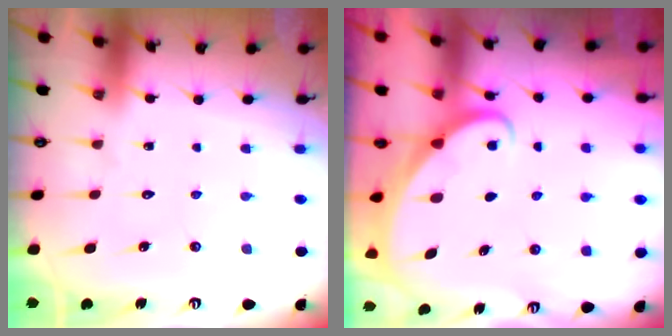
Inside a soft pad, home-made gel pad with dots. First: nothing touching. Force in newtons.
{"total": 2.1, "press": 2.1, "slide": 0.3}